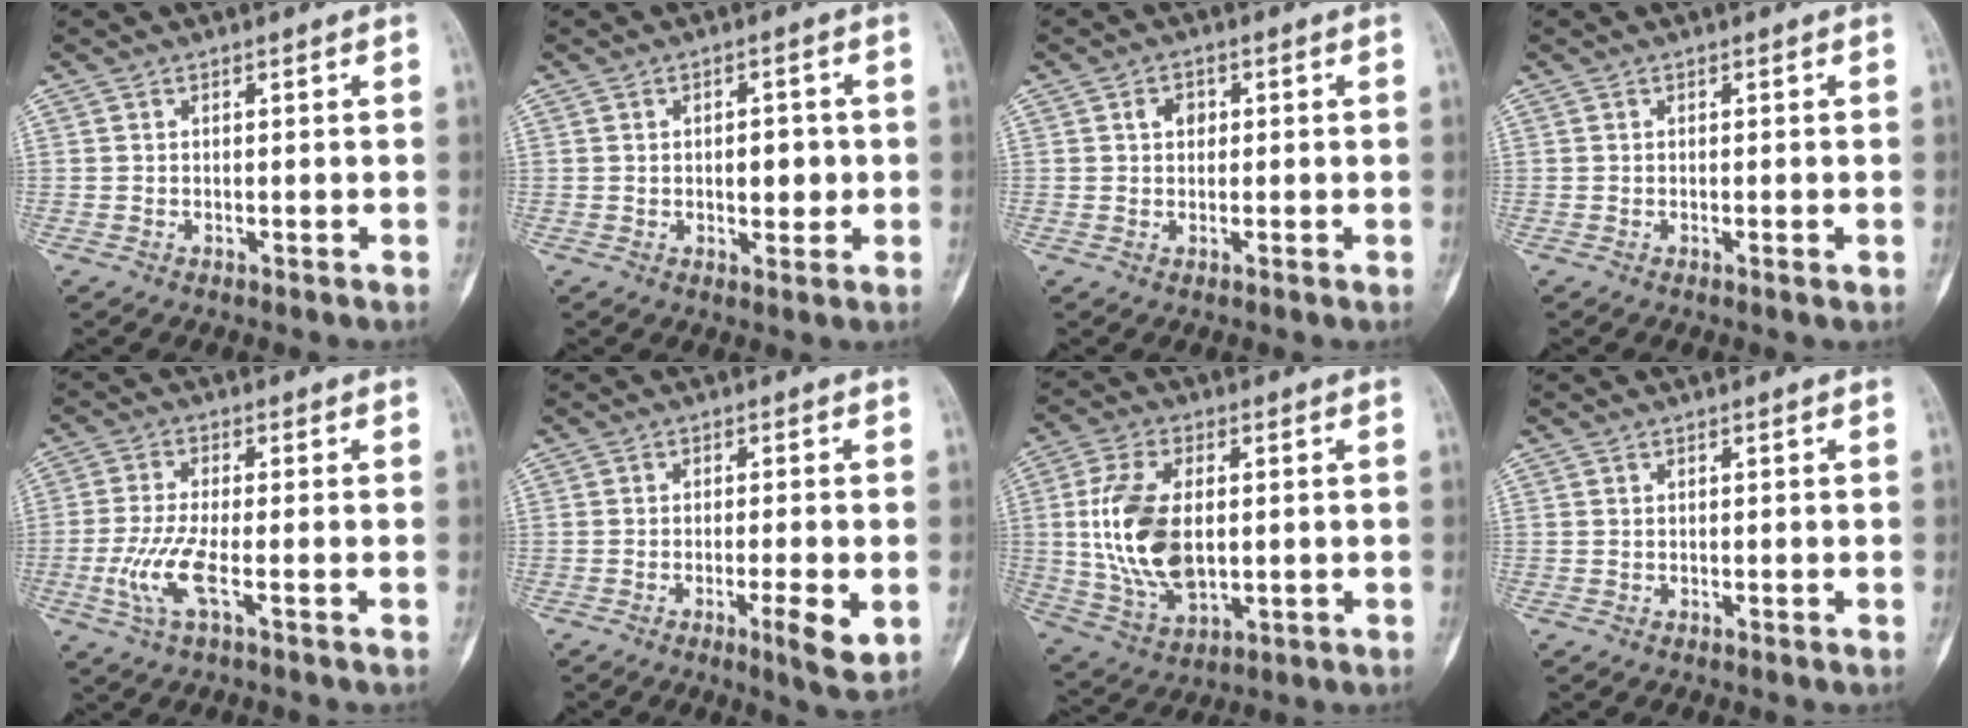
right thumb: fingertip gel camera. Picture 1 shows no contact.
{"total": 4.6, "force": [-0.1, 2.6, 3.8], "torque": [-0.031, 0.002, -0.001]}
{"total": 2.5, "force": [0.5, 2.0, 1.5], "torque": [-0.009, 0.006, 0.005]}
{"total": 0.8, "force": [-0.2, 0.1, 0.8], "torque": [-0.009, -0.001, -0.001]}
{"total": 6.9, "force": [-2.2, 1.4, 6.4], "torque": [-0.158, -0.002, -0.049]}
{"total": 5.7, "force": [-1.6, 0.9, 5.4], "torque": [-0.083, -0.008, -0.024]}
{"total": 15.4, "force": [0.8, 8.7, 12.7], "torque": [-0.252, -0.007, 0.024]}
{"total": 0.0}